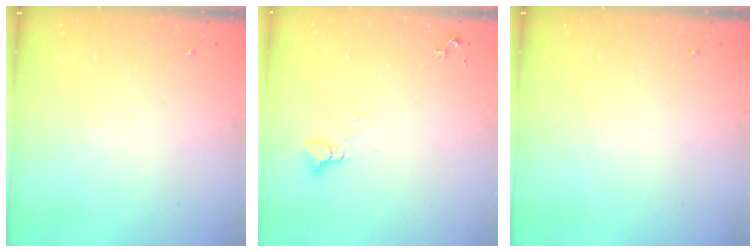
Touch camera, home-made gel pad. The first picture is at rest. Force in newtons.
{"total": 4.3, "press": 4.3, "slide": 0.4}
{"total": 0.0}